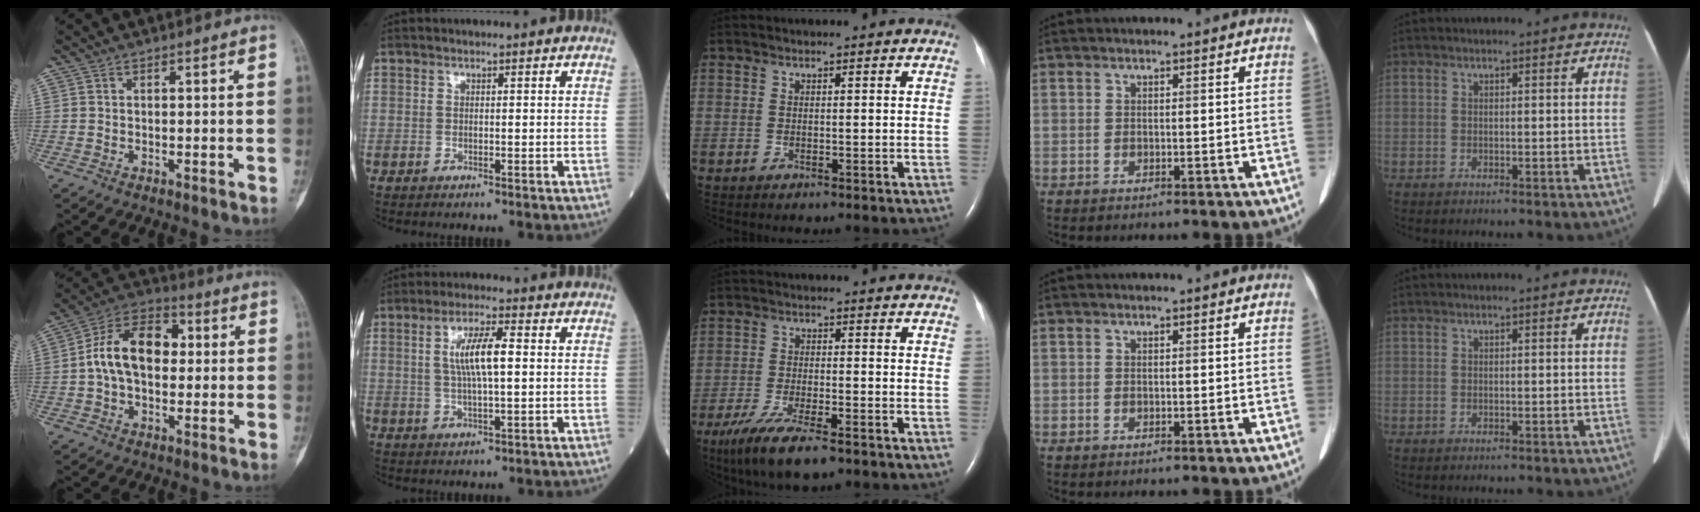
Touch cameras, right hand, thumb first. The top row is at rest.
{"thumb": {"total": 14.0, "force": [0.9, 9.1, 10.6], "torque": [-0.166, 0.033, 0.004]}, "index": {"total": 7.3, "force": [1.1, 1.2, 7.1], "torque": [-0.136, 0.009, 0.022]}, "middle": {"total": 9.8, "force": [-6.8, 2.0, 6.8], "torque": [-0.127, -0.023, -0.111]}}